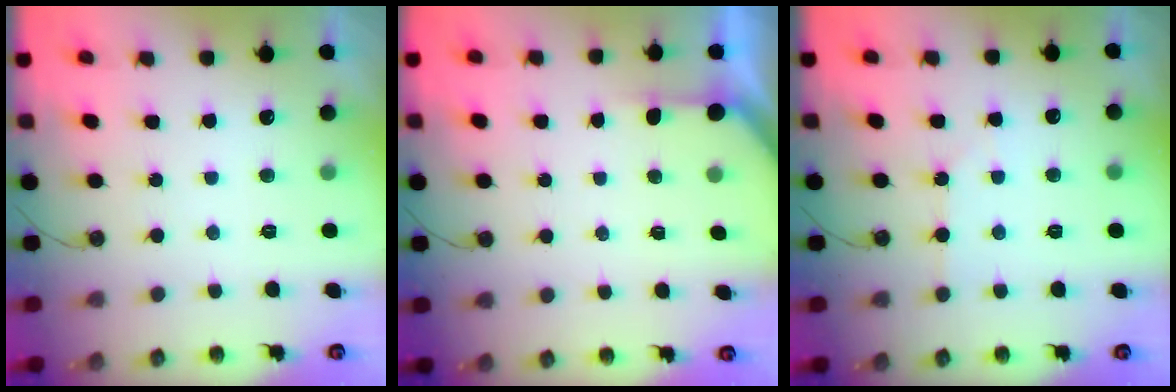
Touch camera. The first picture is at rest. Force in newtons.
{"total": 1.6, "press": 1.6, "slide": 0.2}
{"total": 3.9, "press": 3.8, "slide": 0.7}